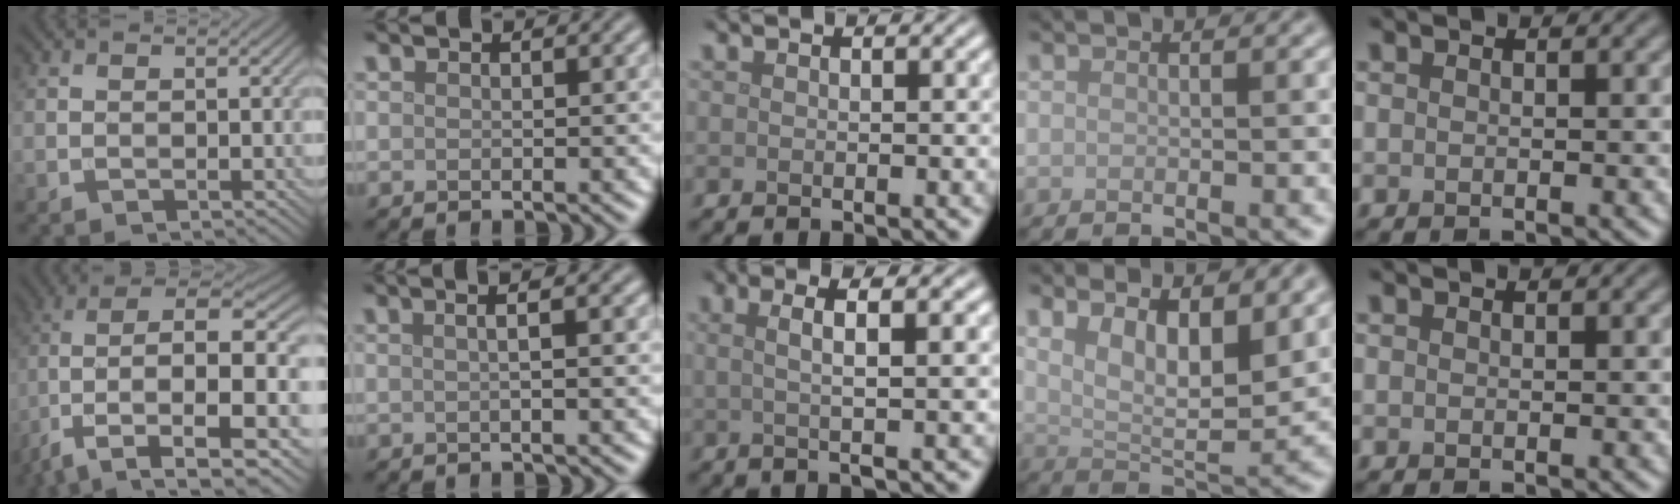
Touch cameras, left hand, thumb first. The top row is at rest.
{"thumb": {"total": 15.7, "force": [0.0, 8.1, 13.5], "torque": [-0.277, -0.027, 0.024]}, "index": {"total": 4.2, "force": [1.3, 1.9, 3.5], "torque": [-0.022, 0.020, -0.009]}, "middle": {"total": 4.5, "force": [1.0, 1.0, 4.3], "torque": [-0.065, 0.008, 0.013]}, "ring": {"total": 8.6, "force": [4.1, 3.3, 6.8], "torque": [-0.113, -0.004, 0.070]}}